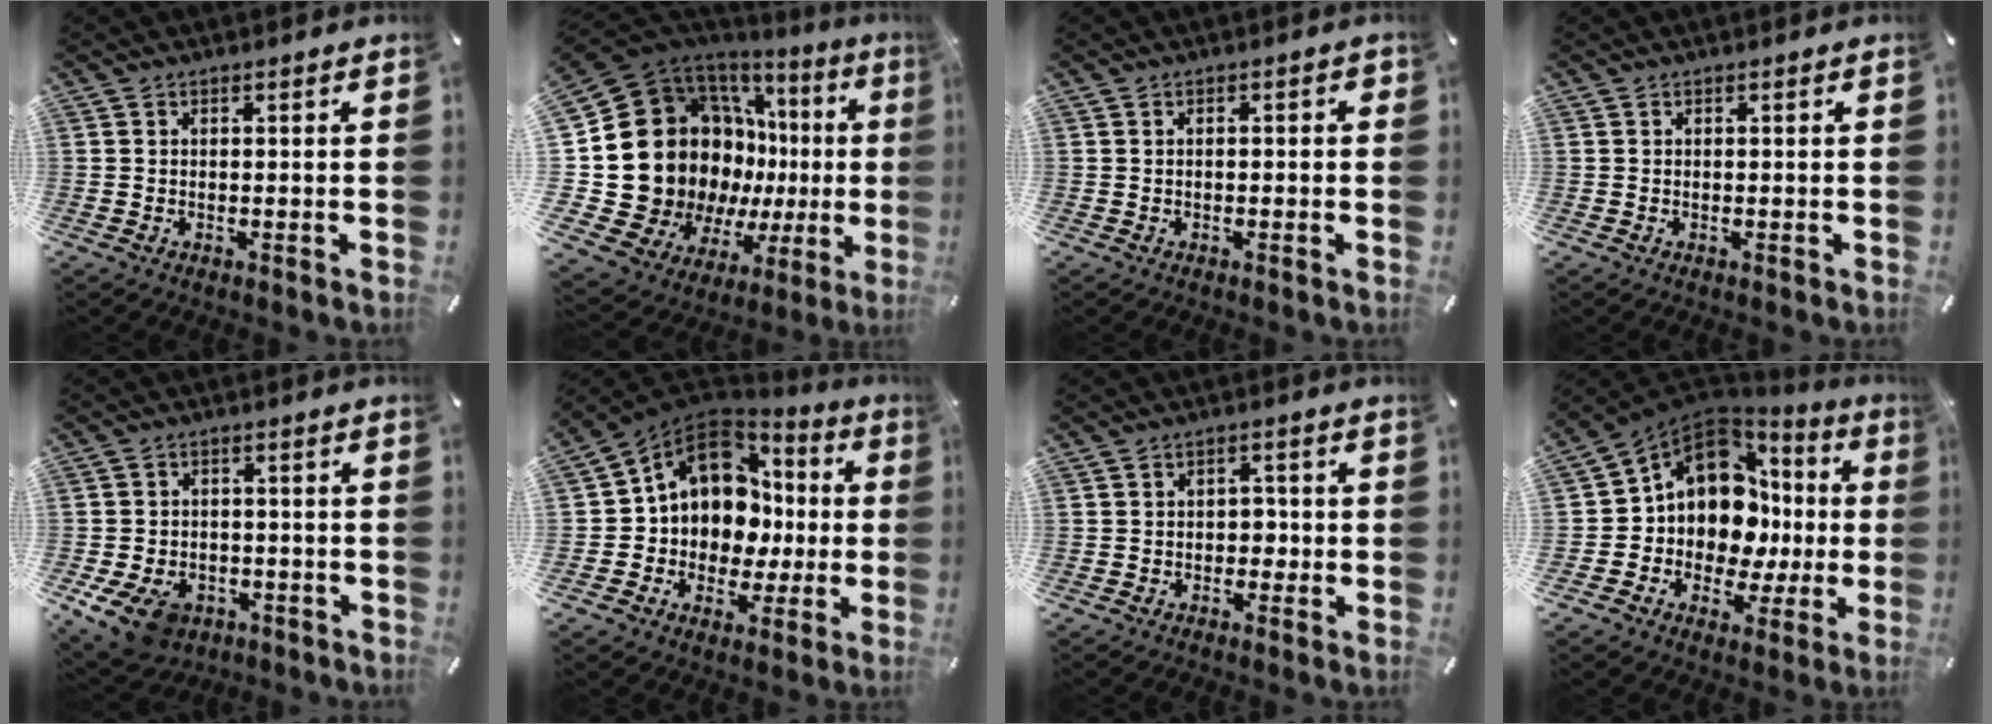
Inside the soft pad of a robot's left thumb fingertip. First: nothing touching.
{"total": 26.9, "force": [1.4, 19.6, 18.3], "torque": [-0.307, -0.066, 0.080]}
{"total": 1.2, "force": [-0.5, 0.6, 0.9], "torque": [-0.016, 0.002, -0.010]}
{"total": 0.0}
{"total": 9.6, "force": [-4.8, 6.7, 4.9], "torque": [-0.101, 0.024, -0.086]}
{"total": 12.5, "force": [2.0, 11.3, 5.0], "torque": [-0.105, -0.015, 0.049]}
{"total": 3.0, "force": [-0.8, 2.3, 1.7], "torque": [-0.024, 0.005, -0.021]}
{"total": 12.7, "force": [2.9, 10.8, 5.9], "torque": [-0.120, -0.053, 0.059]}